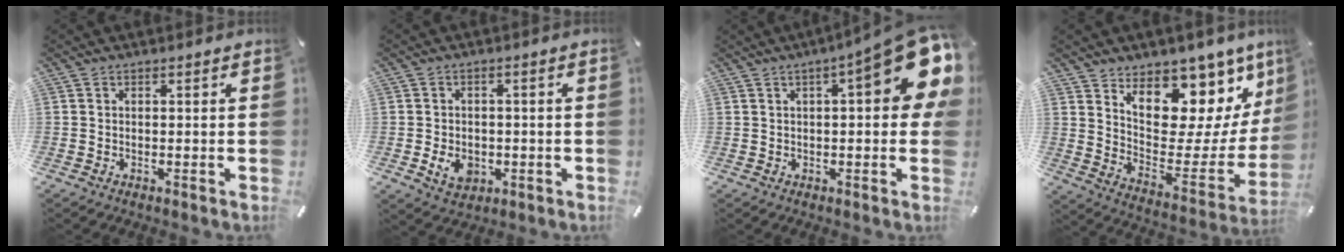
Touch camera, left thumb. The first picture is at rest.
{"total": 5.7, "force": [-1.5, 4.6, 3.1], "torque": [-0.048, -0.001, -0.026]}
{"total": 17.4, "force": [6.8, 4.7, 15.3], "torque": [-0.195, -0.044, 0.100]}
{"total": 12.3, "force": [9.4, 7.2, 3.3], "torque": [-0.028, -0.116, 0.159]}